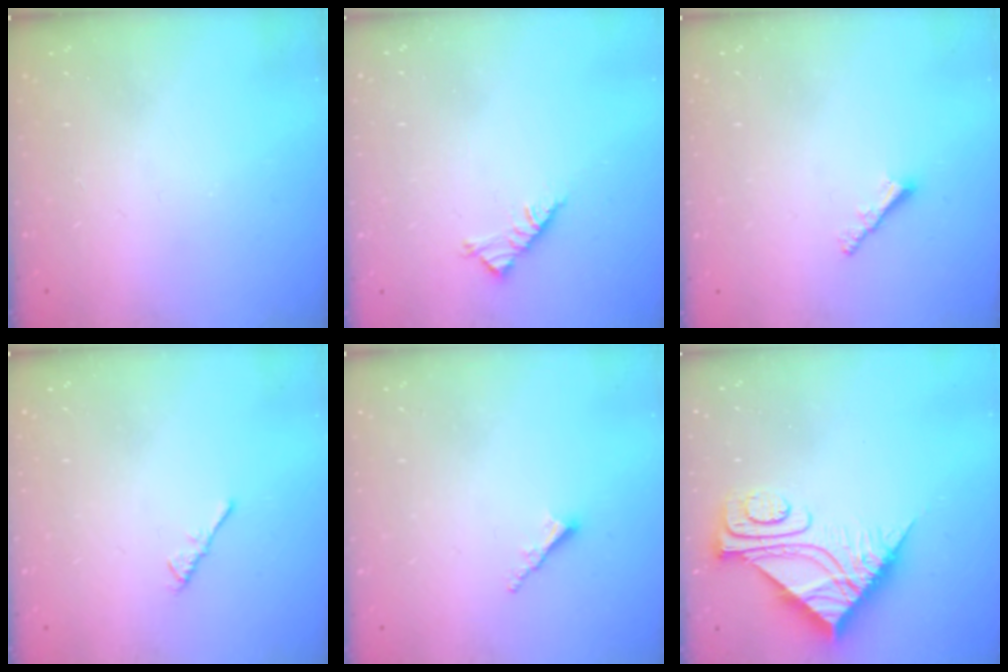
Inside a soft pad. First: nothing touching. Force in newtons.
{"total": 4.7, "press": 4.7, "slide": 0.9}
{"total": 1.9, "press": 1.8, "slide": 0.5}
{"total": 1.1, "press": 1.0, "slide": 0.4}
{"total": 2.0, "press": 2.0, "slide": 0.5}
{"total": 9.0, "press": 9.0, "slide": 0.9}